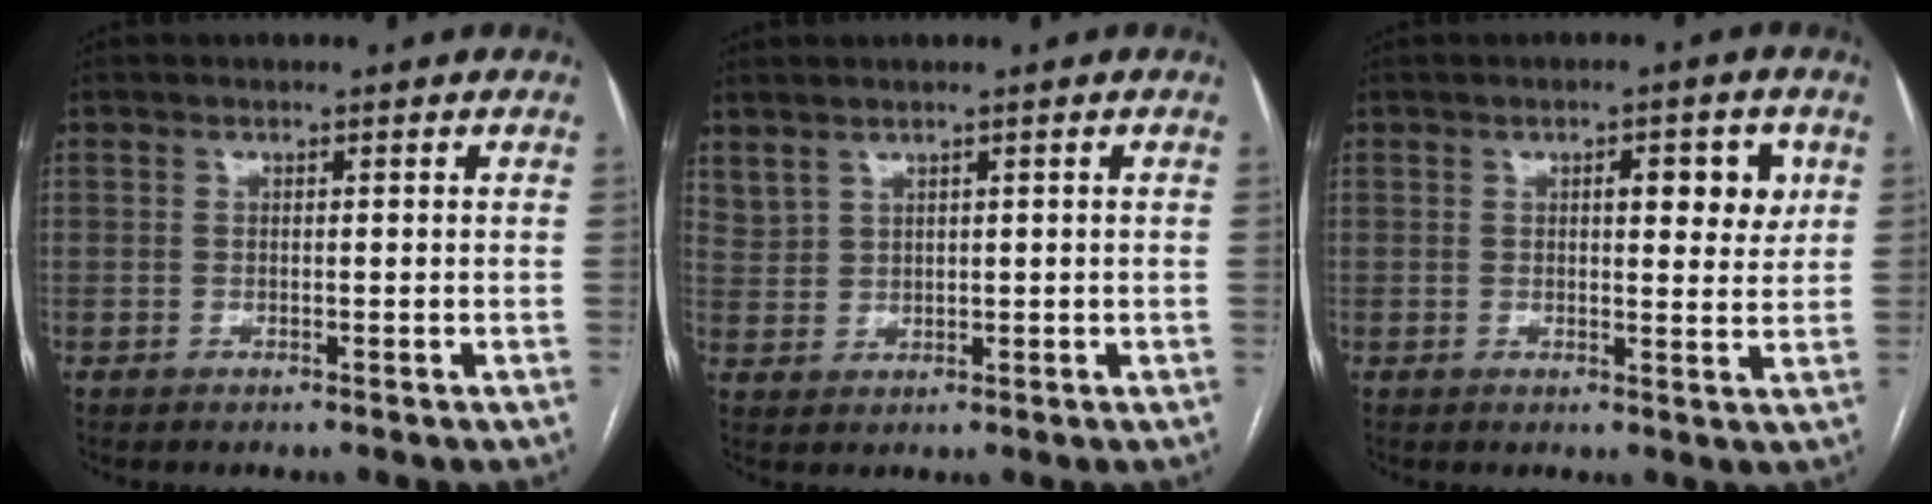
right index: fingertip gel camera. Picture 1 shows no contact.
{"total": 2.8, "force": [2.3, 1.3, 0.6], "torque": [-0.016, 0.006, 0.060]}
{"total": 5.7, "force": [2.0, 1.8, 5.0], "torque": [-0.064, 0.003, 0.023]}